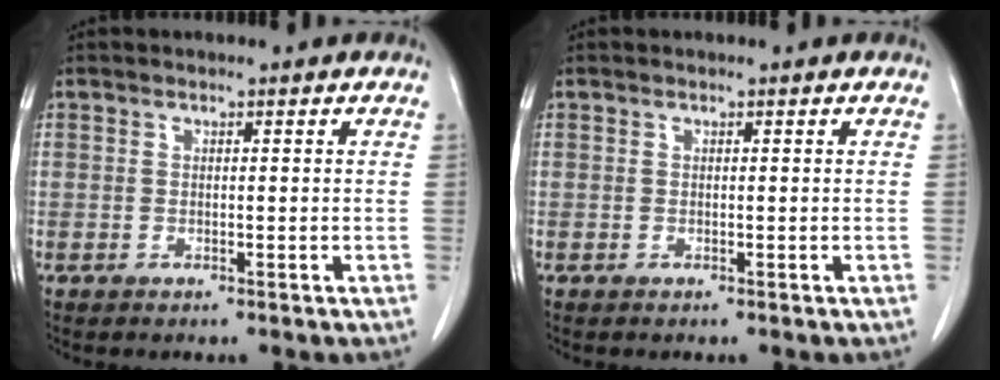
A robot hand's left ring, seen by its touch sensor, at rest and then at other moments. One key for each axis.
{"total": 0.0}